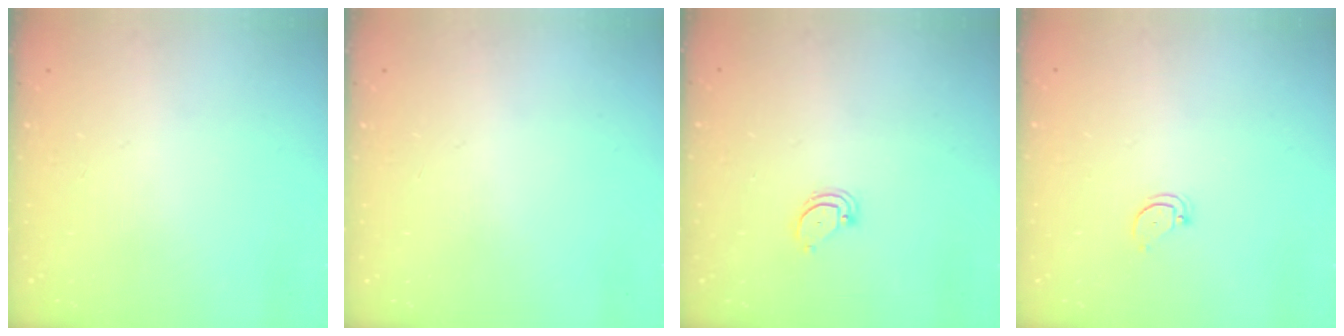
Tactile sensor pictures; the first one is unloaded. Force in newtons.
{"total": 0.0}
{"total": 2.9, "press": 2.9, "slide": 0.2}
{"total": 2.6, "press": 2.6, "slide": 0.1}